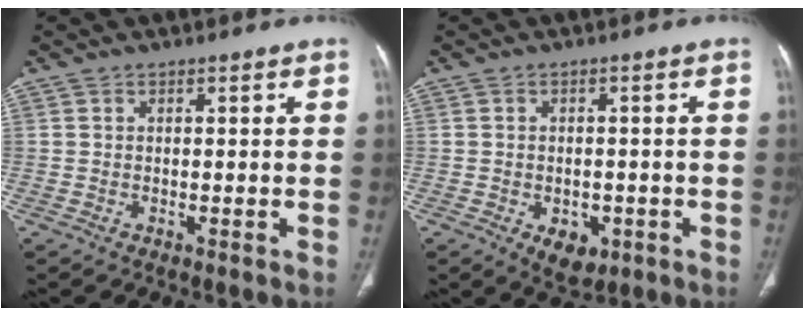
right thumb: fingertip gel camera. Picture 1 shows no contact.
{"total": 5.5, "force": [-2.1, 3.7, 3.6], "torque": [-0.034, 0.005, -0.018]}